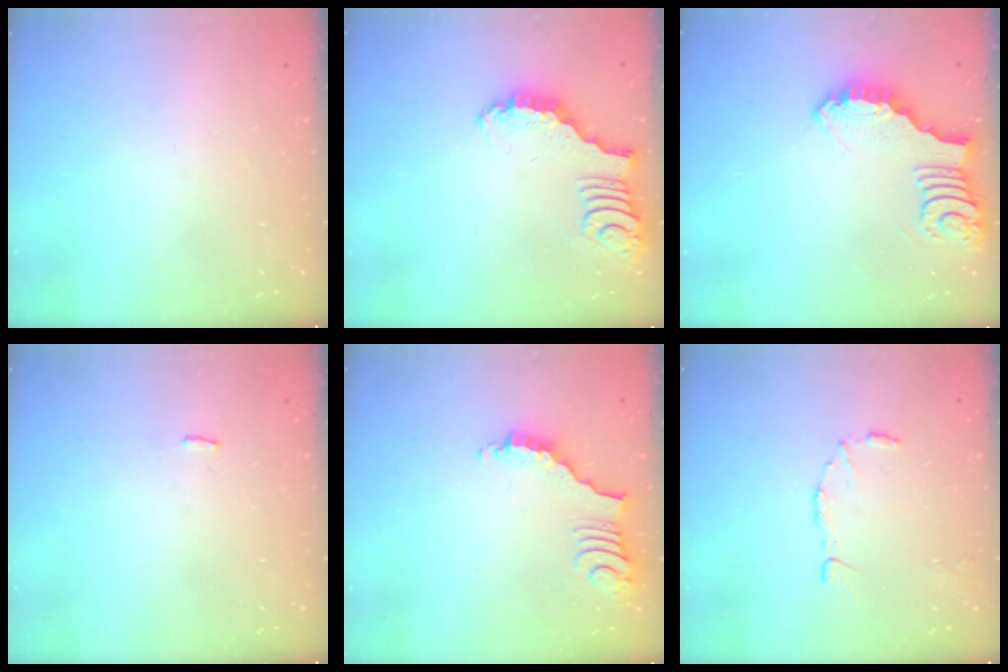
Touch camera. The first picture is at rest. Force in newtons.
{"total": 2.8, "press": 2.8, "slide": 0.3}
{"total": 3.6, "press": 3.6, "slide": 0.1}
{"total": 2.5, "press": 2.5, "slide": 0.1}
{"total": 3.4, "press": 3.4, "slide": 0.4}
{"total": 4.8, "press": 4.7, "slide": 0.3}